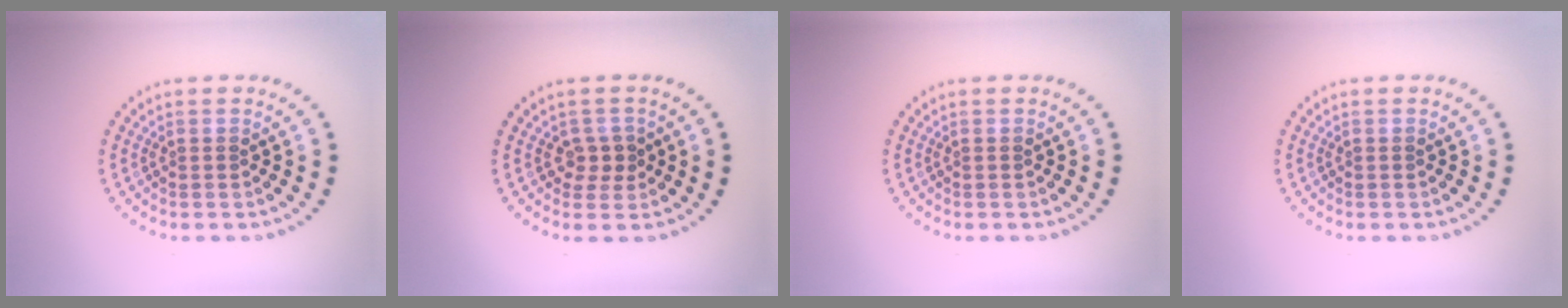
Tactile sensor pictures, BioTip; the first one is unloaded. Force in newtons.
{"total": 1.8, "press": 1.7, "slide": 0.7}
{"total": 0.0}
{"total": 0.0}